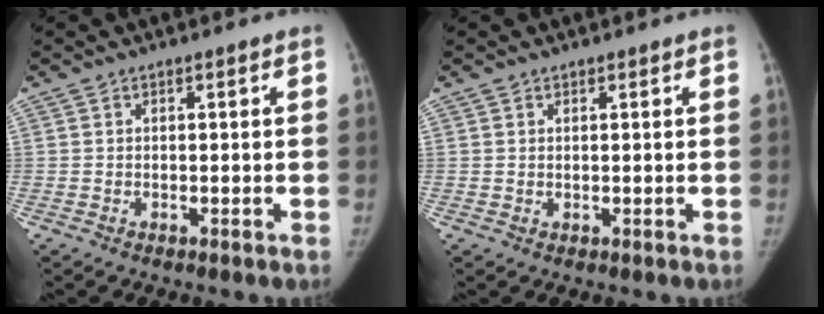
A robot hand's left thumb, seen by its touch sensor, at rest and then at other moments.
{"total": 0.7, "force": [0.5, 0.4, -0.1], "torque": [0.013, -0.003, 0.004]}